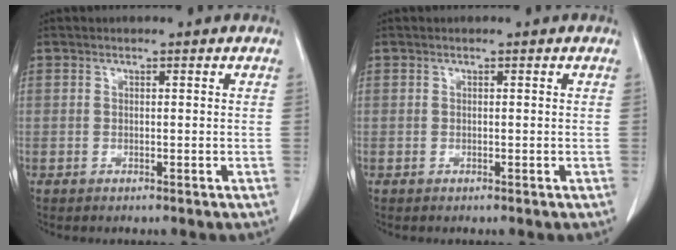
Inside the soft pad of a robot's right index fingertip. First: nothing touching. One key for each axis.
{"total": 0.0}